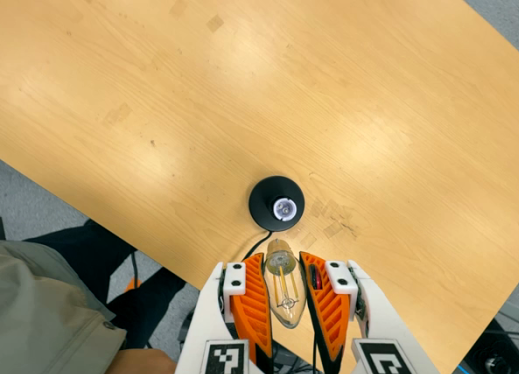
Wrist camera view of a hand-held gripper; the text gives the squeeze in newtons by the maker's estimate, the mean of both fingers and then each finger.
{"total": 22.2, "left": 24.5, "right": 19.9}